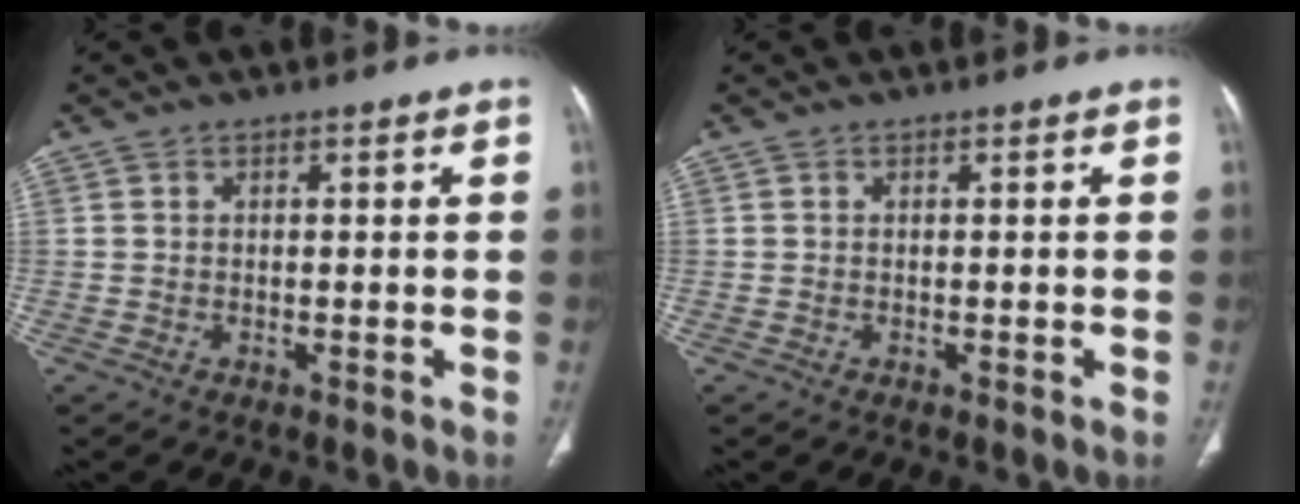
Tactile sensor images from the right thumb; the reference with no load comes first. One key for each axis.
{"total": 0.0}